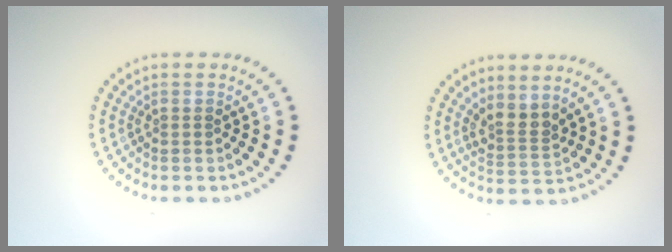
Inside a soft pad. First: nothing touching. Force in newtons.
{"total": 2.5, "press": 1.8, "slide": 1.7}